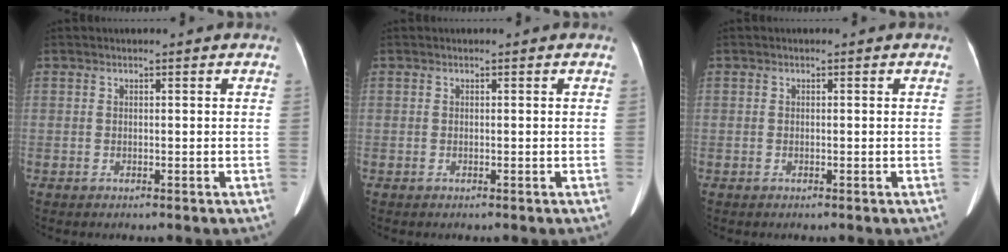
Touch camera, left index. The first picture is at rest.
{"total": 0.0}
{"total": 0.0}